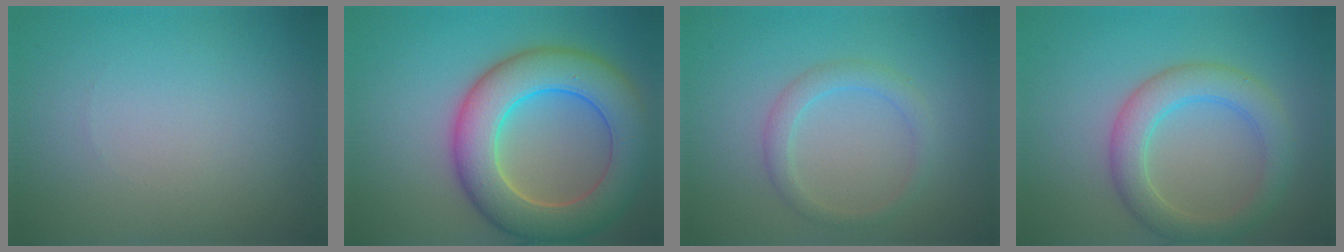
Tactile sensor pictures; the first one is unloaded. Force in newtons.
{"total": 9.5, "press": 9.5, "slide": 0.8}
{"total": 2.1, "press": 2.1, "slide": 0.1}
{"total": 4.4, "press": 4.4, "slide": 0.2}